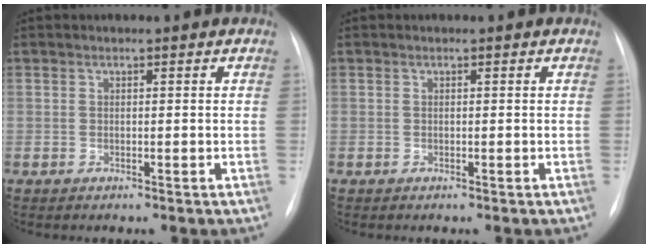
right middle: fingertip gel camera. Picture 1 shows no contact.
{"total": 0.0}